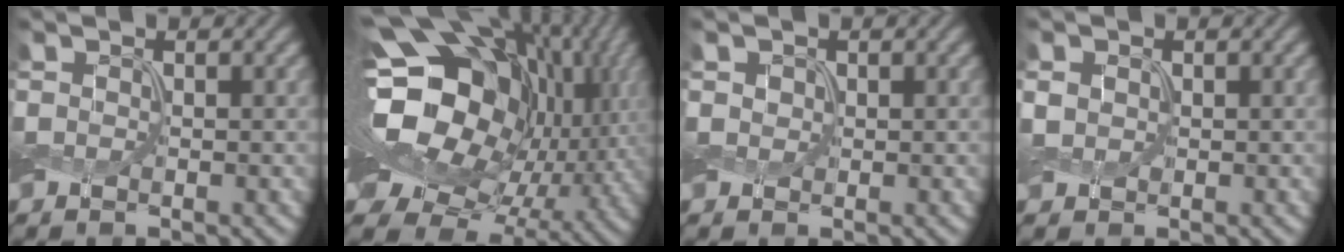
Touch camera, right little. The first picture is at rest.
{"total": 20.3, "force": [2.4, 15.5, 12.9], "torque": [-0.262, 0.008, 0.052]}
{"total": 0.7, "force": [-0.1, 0.6, 0.1], "torque": [-0.015, 0.002, 0.005]}
{"total": 0.8, "force": [-0.2, 0.8, 0.2], "torque": [-0.019, 0.001, 0.001]}